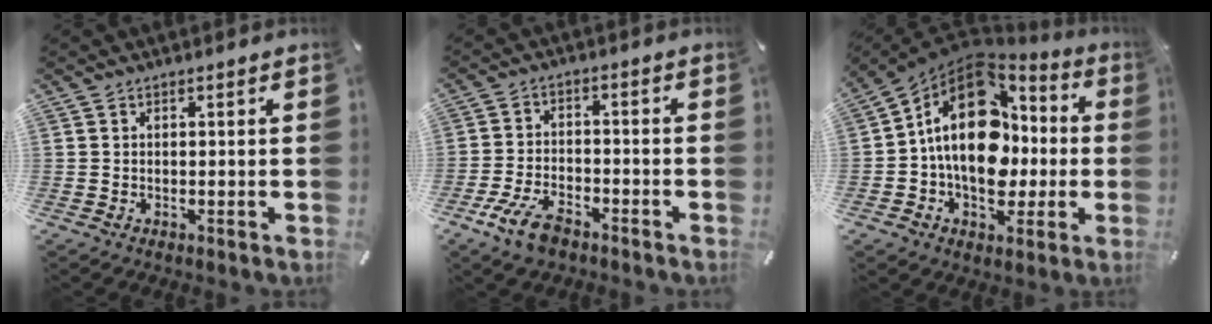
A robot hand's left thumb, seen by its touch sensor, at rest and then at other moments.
{"total": 8.4, "force": [-5.3, 4.1, 5.0], "torque": [-0.111, 0.017, -0.099]}
{"total": 20.0, "force": [0.9, 14.4, 13.9], "torque": [-0.233, -0.005, 0.020]}